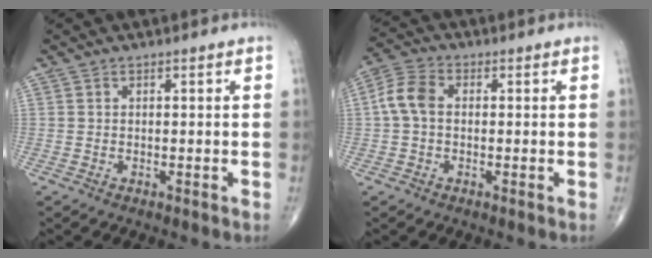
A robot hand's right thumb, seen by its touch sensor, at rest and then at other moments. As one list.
[{"total": 5.9, "force": [0.2, 4.0, 4.3], "torque": [-0.091, 0.017, -0.005]}]